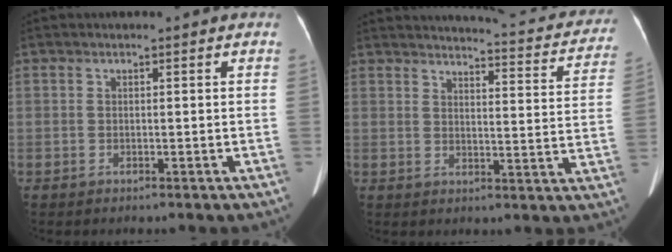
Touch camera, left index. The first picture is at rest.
{"total": 19.2, "force": [18.1, 3.2, 5.5], "torque": [-0.049, -0.053, 0.187]}